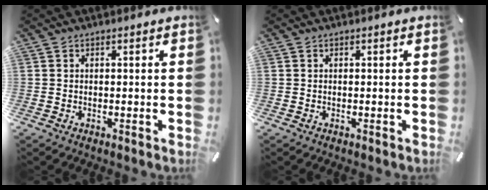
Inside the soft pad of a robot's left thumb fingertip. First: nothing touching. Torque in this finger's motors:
{"motor_torque": [0.00, 0.00, 0.00, 0.00, 0.00]}